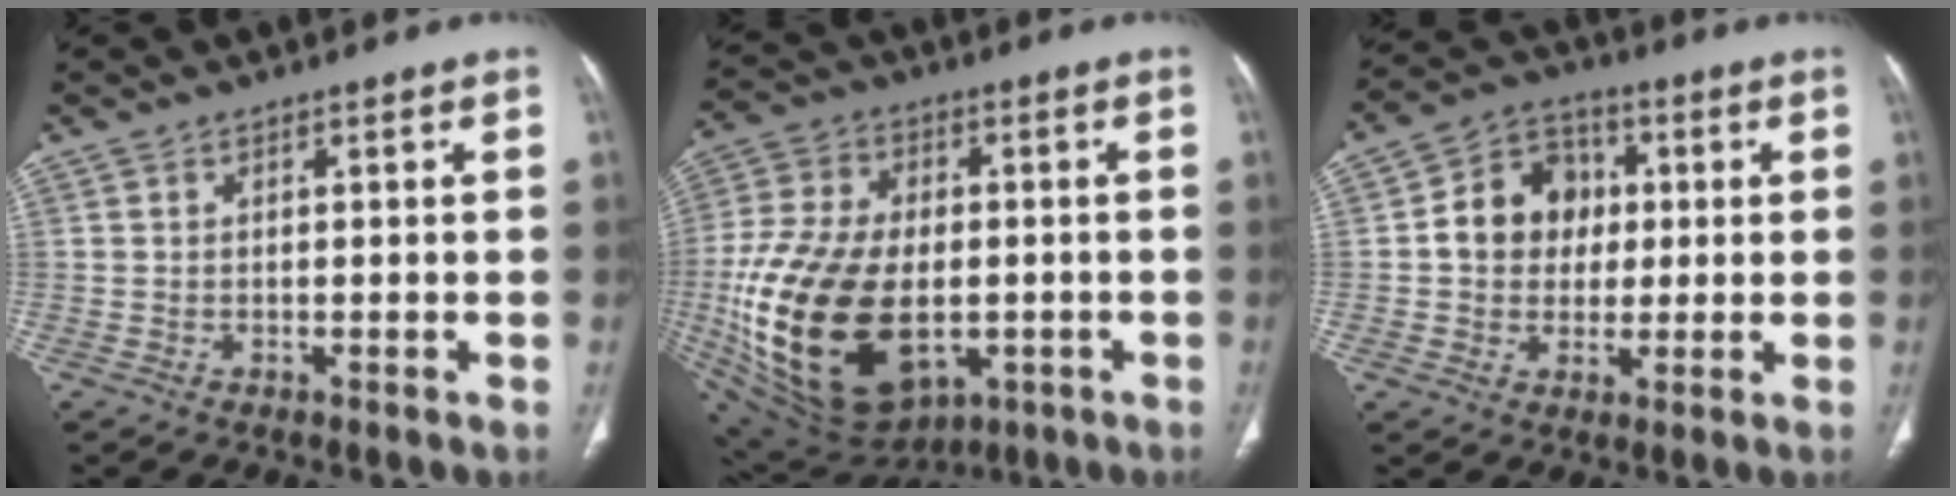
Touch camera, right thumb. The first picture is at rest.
{"total": 28.0, "force": [-5.0, 17.2, 21.6], "torque": [-0.434, -0.016, -0.058]}
{"total": 10.8, "force": [1.0, 9.2, 5.6], "torque": [-0.054, 0.014, 0.009]}